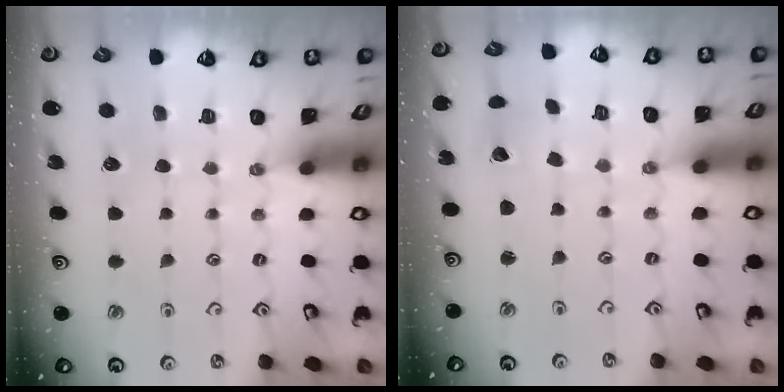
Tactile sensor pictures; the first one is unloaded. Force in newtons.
{"total": 2.7, "press": 2.7, "slide": 0.2}